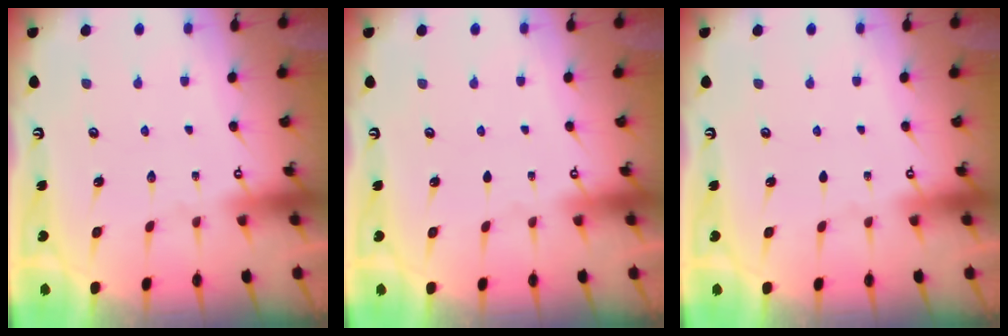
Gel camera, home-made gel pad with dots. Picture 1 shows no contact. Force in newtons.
{"total": 0.0}
{"total": 0.0}